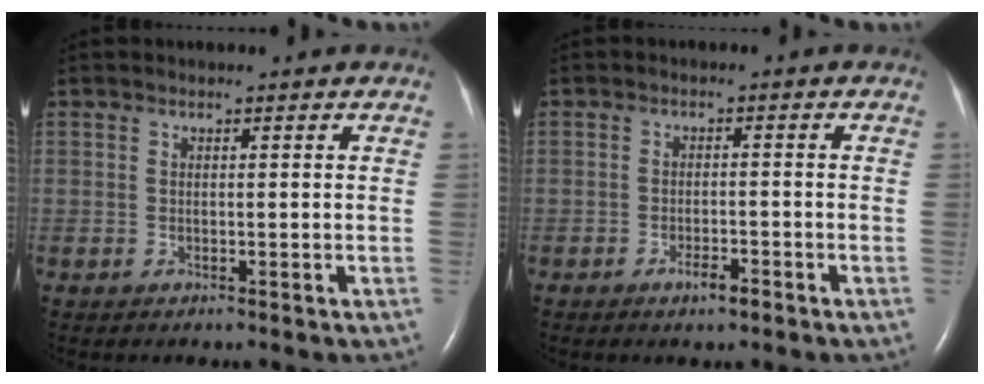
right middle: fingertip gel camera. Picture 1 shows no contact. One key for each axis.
{"total": 2.5, "fx": -1.7, "fy": 0.7, "fz": 1.8, "tx": -0.031, "ty": 0.000, "tz": -0.027}